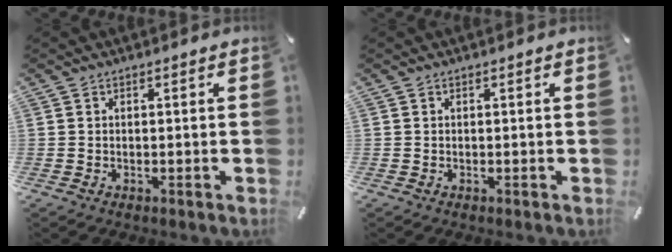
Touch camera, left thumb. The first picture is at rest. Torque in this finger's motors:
{"motor_torque": [0.00, 0.00, -0.03, 0.03, 0.00]}